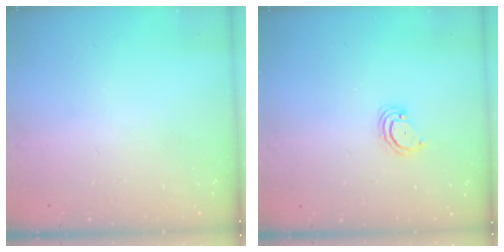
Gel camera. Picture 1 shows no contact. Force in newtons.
{"total": 3.5, "press": 3.4, "slide": 0.4}